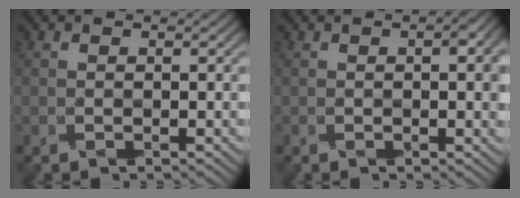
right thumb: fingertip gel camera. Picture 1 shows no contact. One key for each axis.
{"total": 3.3, "fx": 0.6, "fy": 1.0, "fz": 3.1, "tx": -0.038, "ty": 0.004, "tz": 0.009}